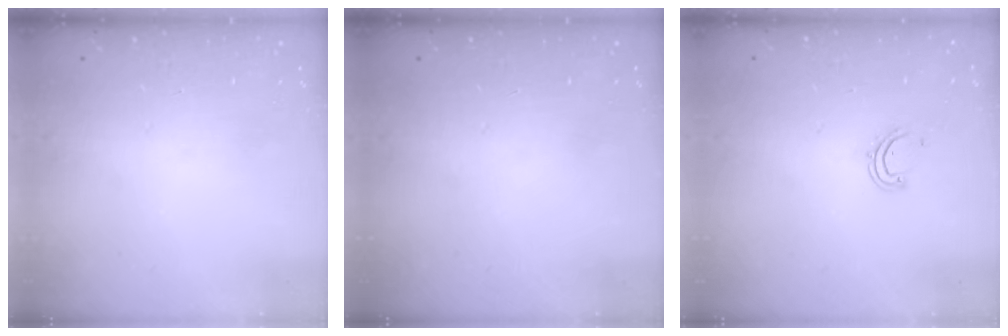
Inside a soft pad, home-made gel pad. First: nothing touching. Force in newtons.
{"total": 0.0}
{"total": 4.8, "press": 4.5, "slide": 1.8}